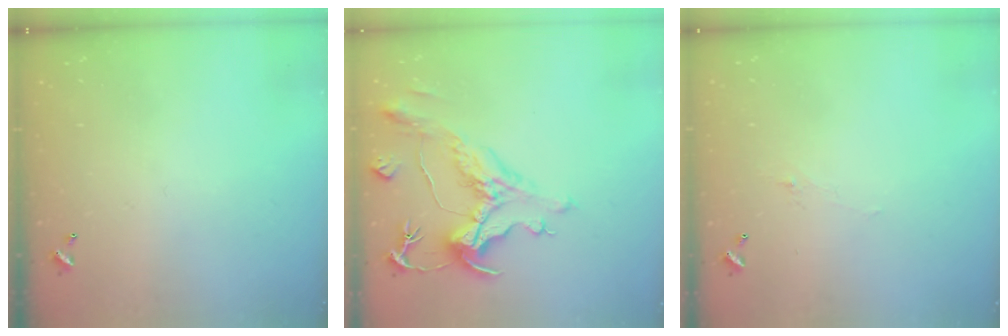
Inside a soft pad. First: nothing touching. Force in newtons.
{"total": 2.0, "press": 1.0, "slide": 1.8}
{"total": 0.8, "press": 0.5, "slide": 0.6}